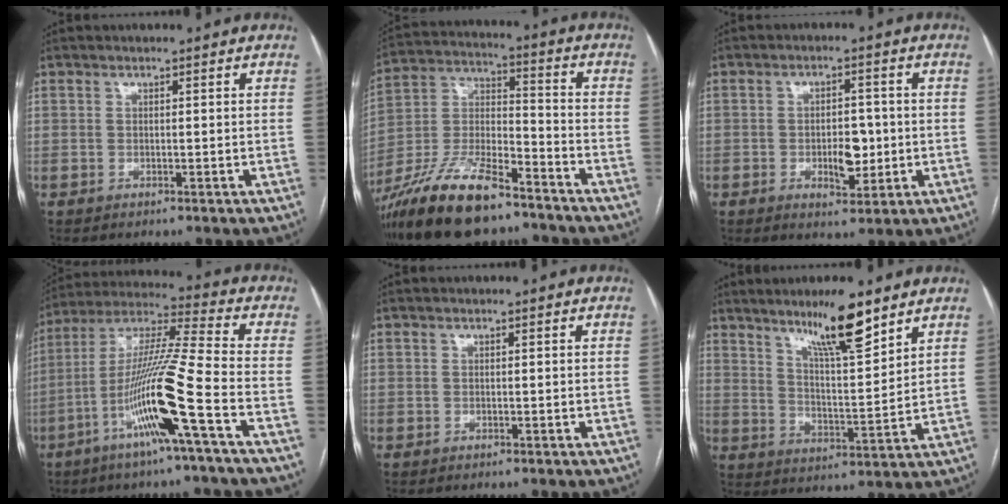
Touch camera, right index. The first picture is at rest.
{"total": 18.9, "force": [-14.0, 4.9, 11.7], "torque": [-0.255, -0.014, -0.255]}
{"total": 5.6, "force": [-0.9, 2.7, 4.8], "torque": [-0.070, 0.001, -0.007]}
{"total": 15.7, "force": [-6.2, -1.4, 14.3], "torque": [-0.282, -0.006, -0.121]}
{"total": 0.0}
{"total": 10.8, "force": [7.7, 1.0, 7.5], "torque": [-0.129, -0.008, 0.135]}